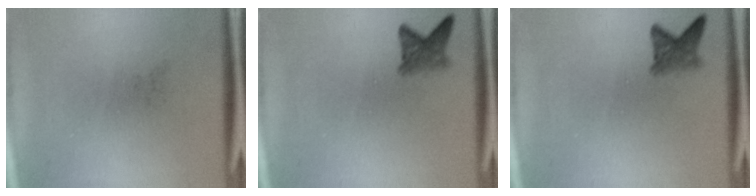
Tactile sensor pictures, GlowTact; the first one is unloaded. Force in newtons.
{"total": 2.5}
{"total": 2.5}